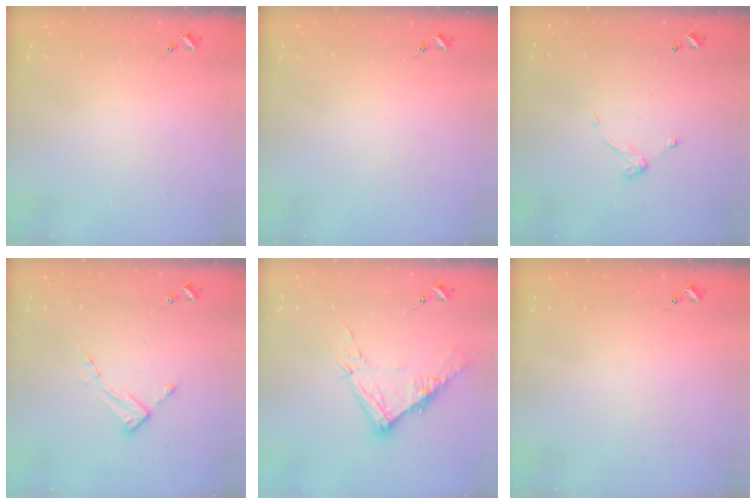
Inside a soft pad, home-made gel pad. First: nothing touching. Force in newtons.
{"total": 0.0}
{"total": 5.4, "press": 5.4, "slide": 0.4}
{"total": 4.4, "press": 4.4, "slide": 0.2}
{"total": 13.2, "press": 13.2, "slide": 1.2}
{"total": 0.0}